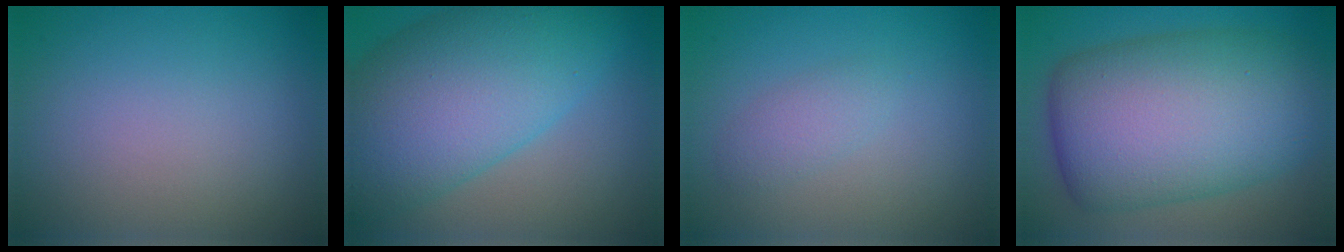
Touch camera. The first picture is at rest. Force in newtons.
{"total": 11.9, "press": 11.9, "slide": 0.3}
{"total": 1.6, "press": 1.6, "slide": 0.1}
{"total": 13.8, "press": 13.8, "slide": 0.2}